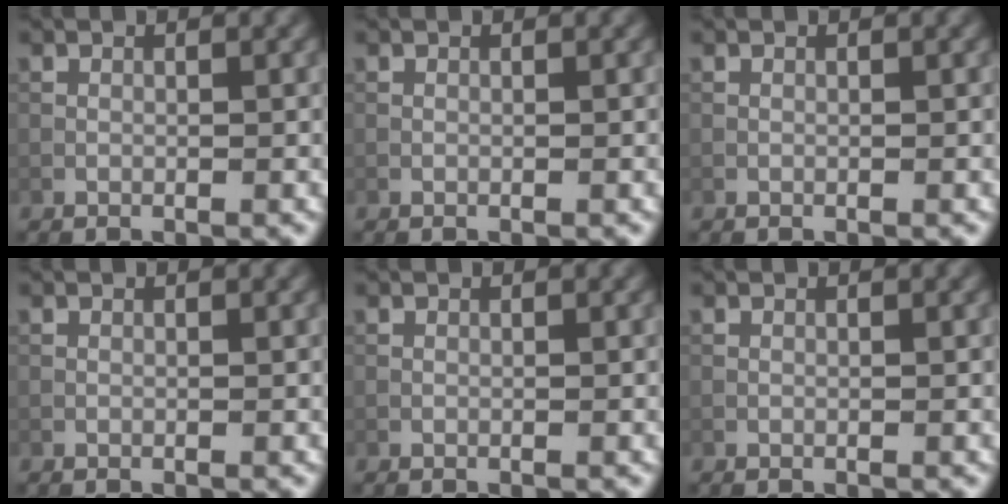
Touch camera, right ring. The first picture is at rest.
{"total": 0.0}
{"total": 0.0}
{"total": 0.0}
{"total": 0.0}
{"total": 0.0}